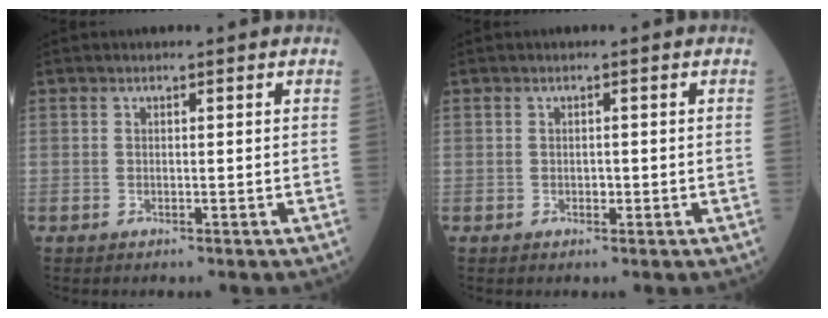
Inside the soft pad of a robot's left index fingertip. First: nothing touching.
{"total": 1.2, "force": [-1.2, 0.4, 0.2], "torque": [-0.003, -0.005, -0.019]}